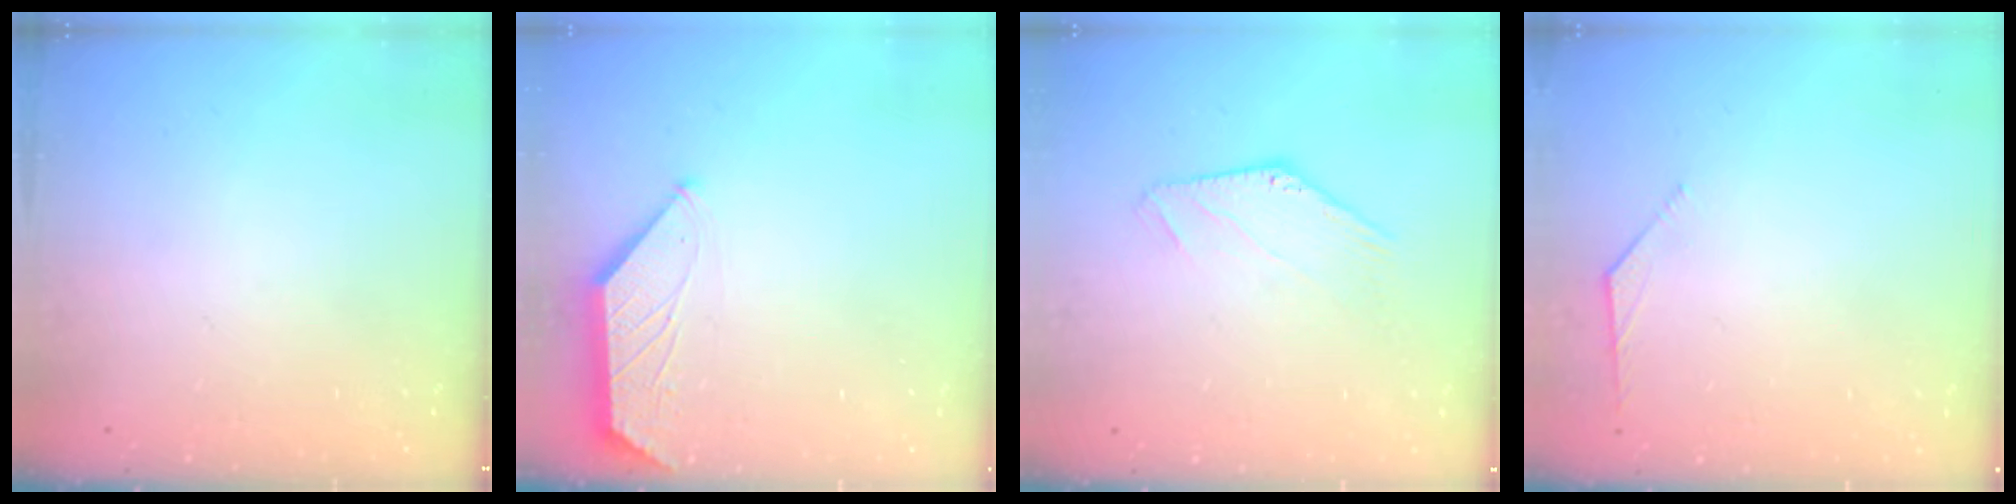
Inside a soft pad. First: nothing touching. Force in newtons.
{"total": 1.1, "press": 1.1, "slide": 0.3}
{"total": 0.0}
{"total": 2.5, "press": 2.4, "slide": 0.7}